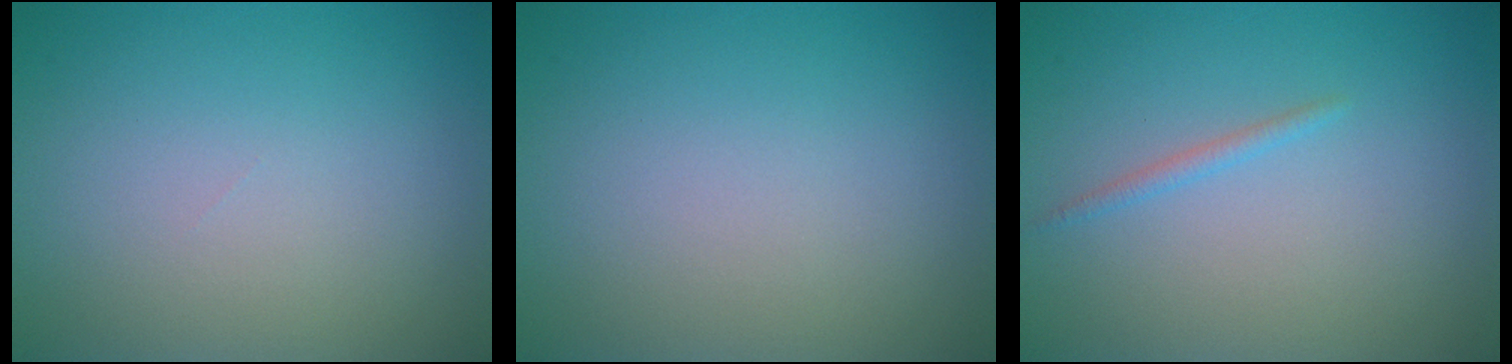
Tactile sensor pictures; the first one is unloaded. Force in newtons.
{"total": 0.0}
{"total": 0.8, "press": 0.8, "slide": 0.1}